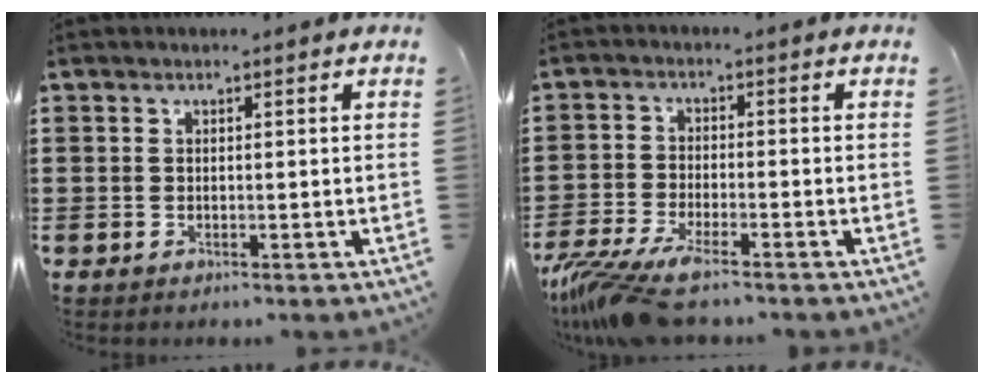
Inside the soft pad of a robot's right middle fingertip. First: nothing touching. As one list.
[{"total": 6.9, "force": [-5.7, 0.7, 3.9], "torque": [-0.100, -0.016, -0.112]}]